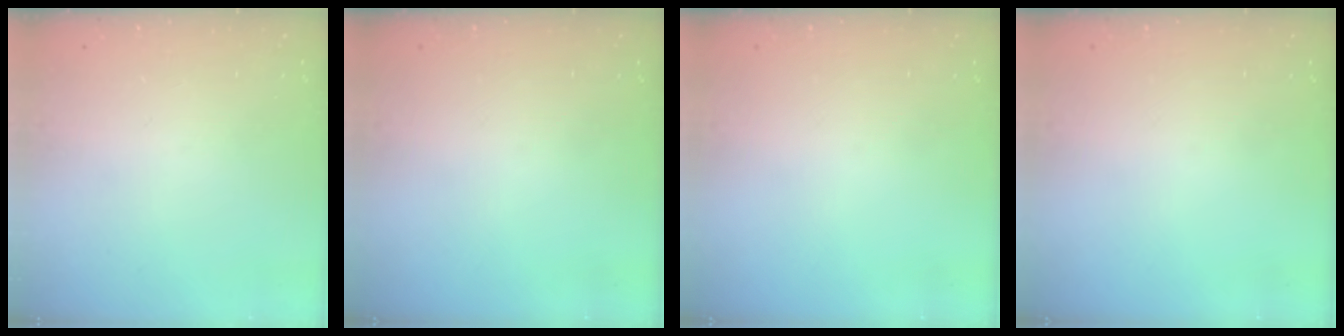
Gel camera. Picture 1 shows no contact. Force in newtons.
{"total": 0.0}
{"total": 0.0}
{"total": 0.0}